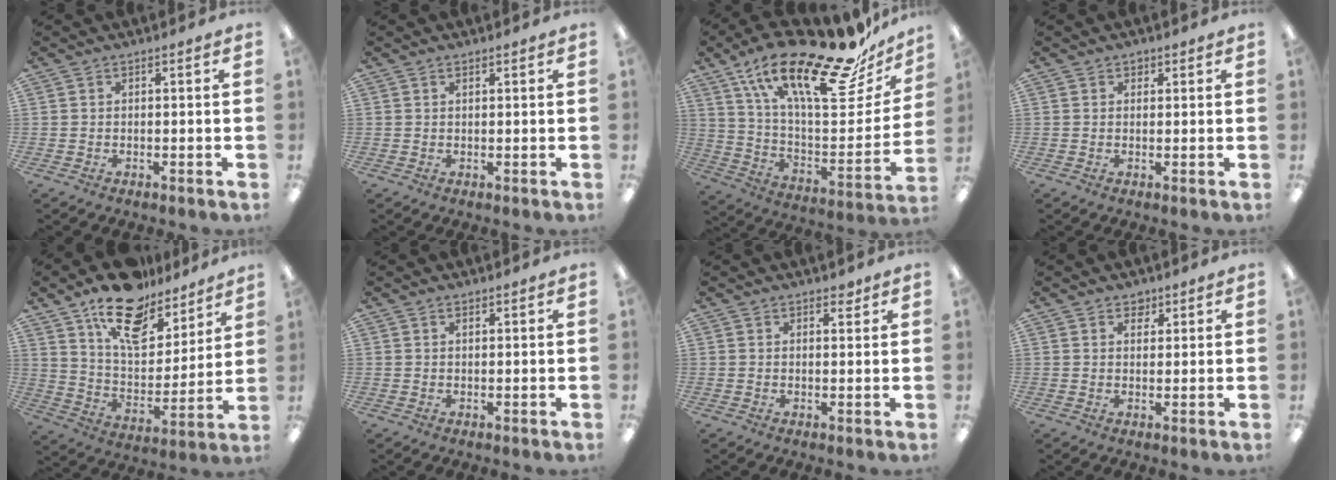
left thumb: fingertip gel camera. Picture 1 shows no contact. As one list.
[{"total": 0.5, "force": [0.4, 0.1, 0.3], "torque": [-0.009, 0.002, 0.008]}, {"total": 26.6, "force": [18.3, 8.3, 17.4], "torque": [-0.273, -0.122, 0.301]}, {"total": 1.0, "force": [0.7, 0.7, 0.2], "torque": [0.001, -0.001, 0.012]}, {"total": 17.6, "force": [13.2, 8.4, 8.2], "torque": [-0.137, -0.084, 0.232]}, {"total": 0.7, "force": [0.5, 0.2, 0.4], "torque": [-0.011, 0.001, 0.010]}, {"total": 2.0, "force": [1.6, 0.9, 0.8], "torque": [0.005, -0.009, 0.025]}, {"total": 2.4, "force": [1.9, 1.3, 0.6], "torque": [0.008, -0.011, 0.032]}]